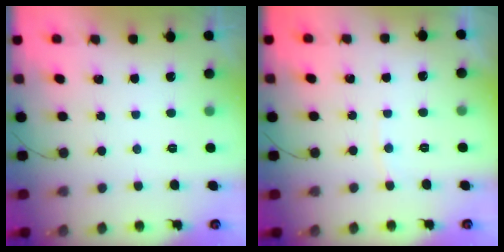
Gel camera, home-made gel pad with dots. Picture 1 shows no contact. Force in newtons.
{"total": 2.9, "press": 2.9, "slide": 0.4}